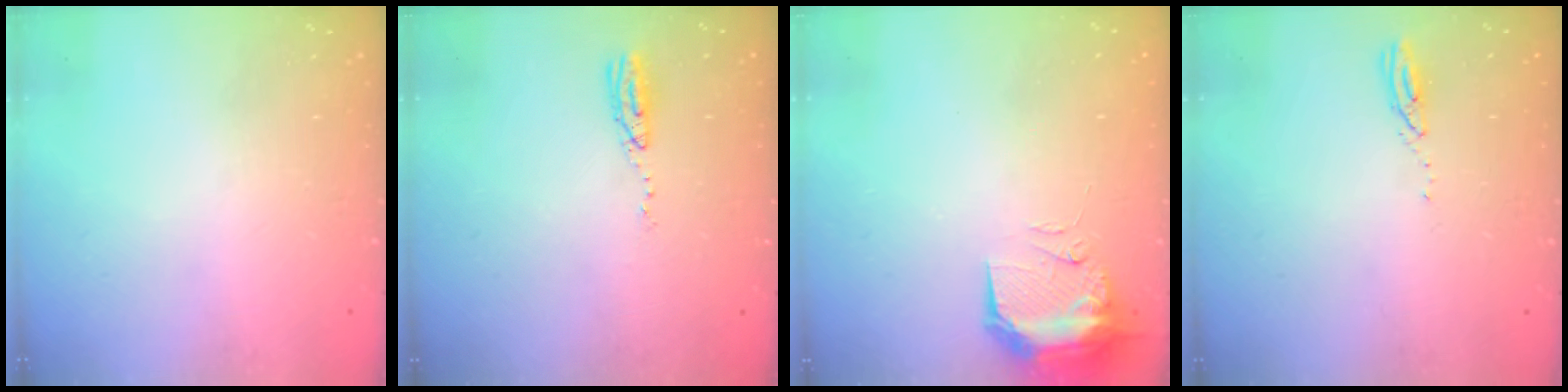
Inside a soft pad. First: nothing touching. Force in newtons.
{"total": 5.0, "press": 4.7, "slide": 1.5}
{"total": 14.8, "press": 11.3, "slide": 9.5}
{"total": 3.0, "press": 3.0, "slide": 0.1}